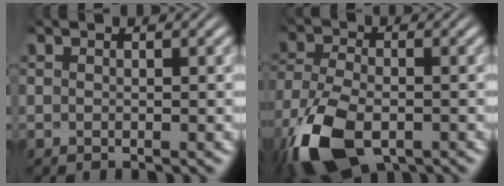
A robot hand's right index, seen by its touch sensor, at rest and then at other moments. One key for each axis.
{"total": 7.6, "fx": -3.7, "fy": 4.6, "fz": 4.9, "tx": -0.113, "ty": -0.021, "tz": -0.051}